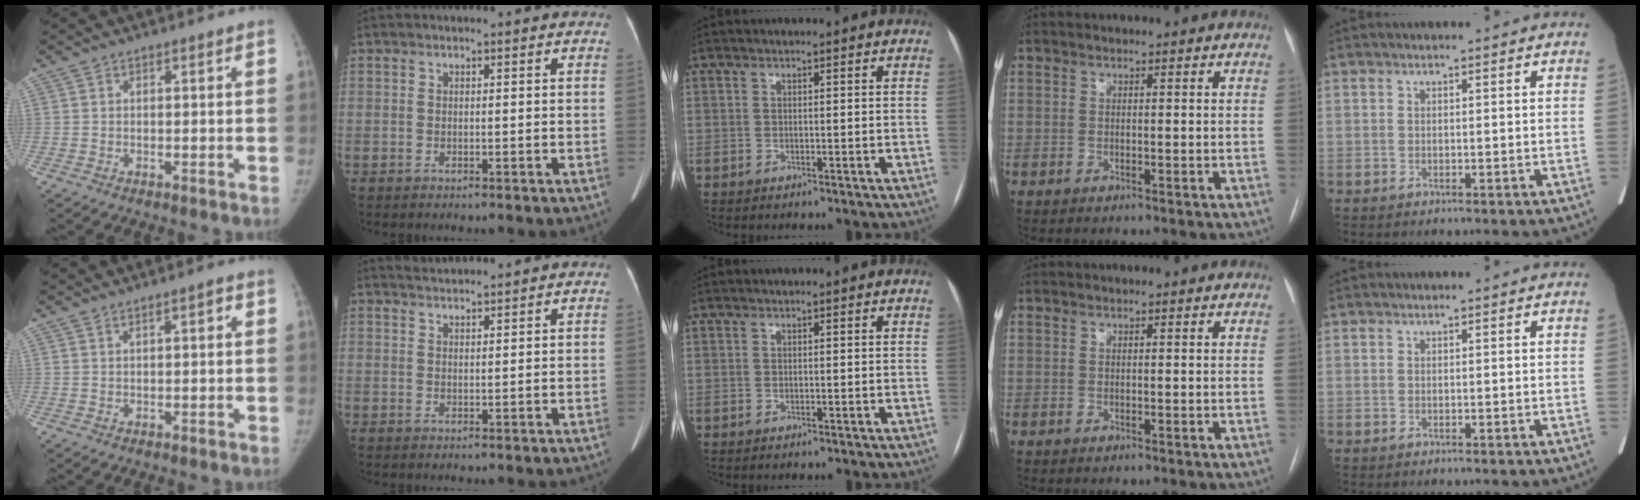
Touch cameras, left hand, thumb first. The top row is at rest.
{"thumb": {"total": 1.5, "force": [0.5, 0.4, 1.4], "torque": [-0.021, 0.002, 0.007]}, "index": {"total": 2.1, "force": [2.1, -0.2, -0.1], "torque": [-0.003, 0.015, 0.045]}}